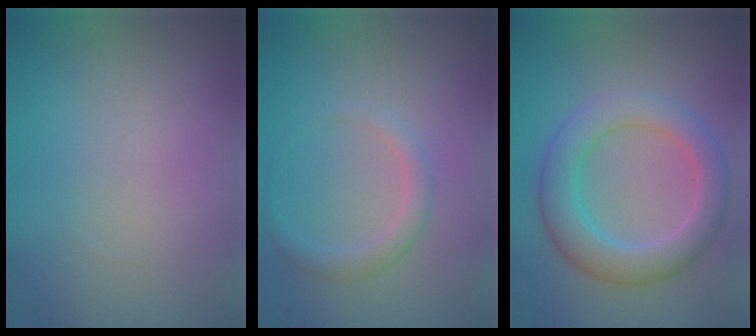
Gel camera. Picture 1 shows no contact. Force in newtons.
{"total": 1.7, "press": 1.7, "slide": 0.1}
{"total": 5.3, "press": 5.3, "slide": 0.3}